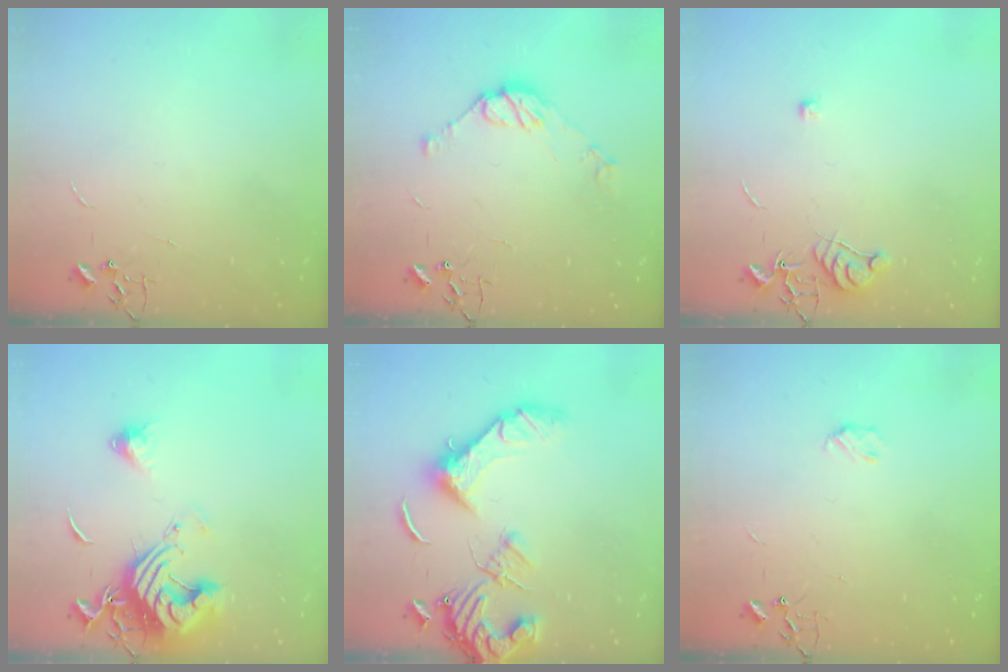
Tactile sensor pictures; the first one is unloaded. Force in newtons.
{"total": 9.0, "press": 9.0, "slide": 0.7}
{"total": 6.6, "press": 6.6, "slide": 0.7}
{"total": 14.9, "press": 14.9, "slide": 1.6}
{"total": 16.2, "press": 16.0, "slide": 2.2}
{"total": 3.5, "press": 3.4, "slide": 0.5}